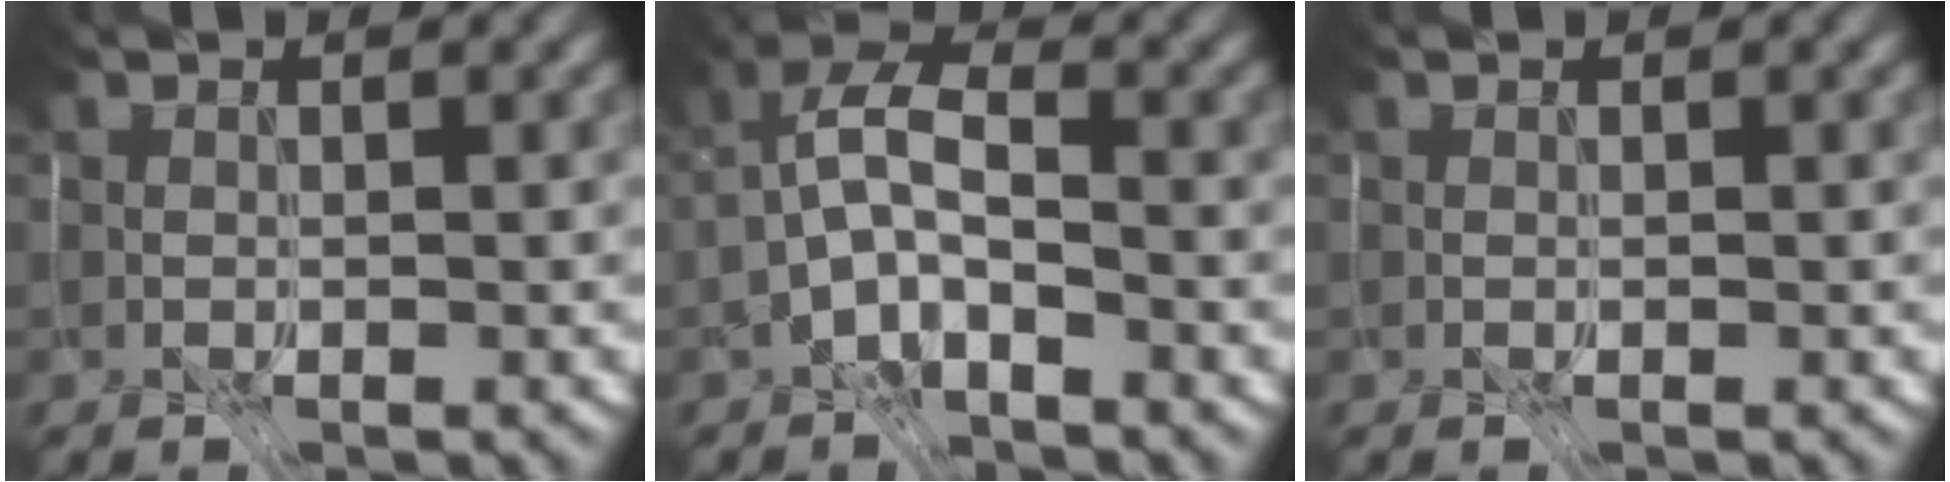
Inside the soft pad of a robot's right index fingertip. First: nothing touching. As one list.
[{"total": 4.8, "force": [-4.4, -1.8, 0.4], "torque": [0.008, -0.002, -0.074]}, {"total": 0.0}]